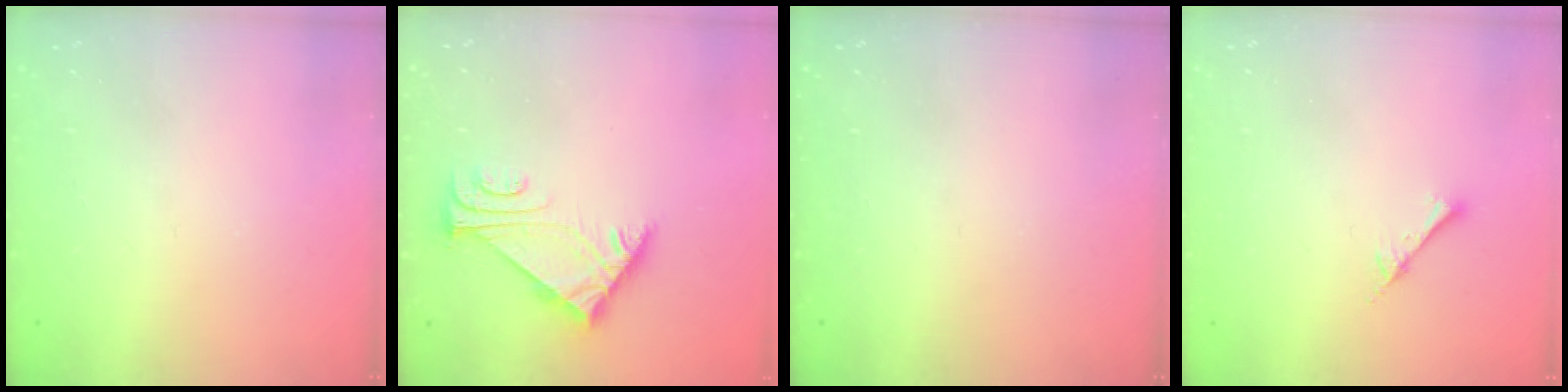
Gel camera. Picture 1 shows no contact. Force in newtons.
{"total": 5.7, "press": 5.7, "slide": 1.0}
{"total": 0.0}
{"total": 2.4, "press": 2.4, "slide": 0.2}